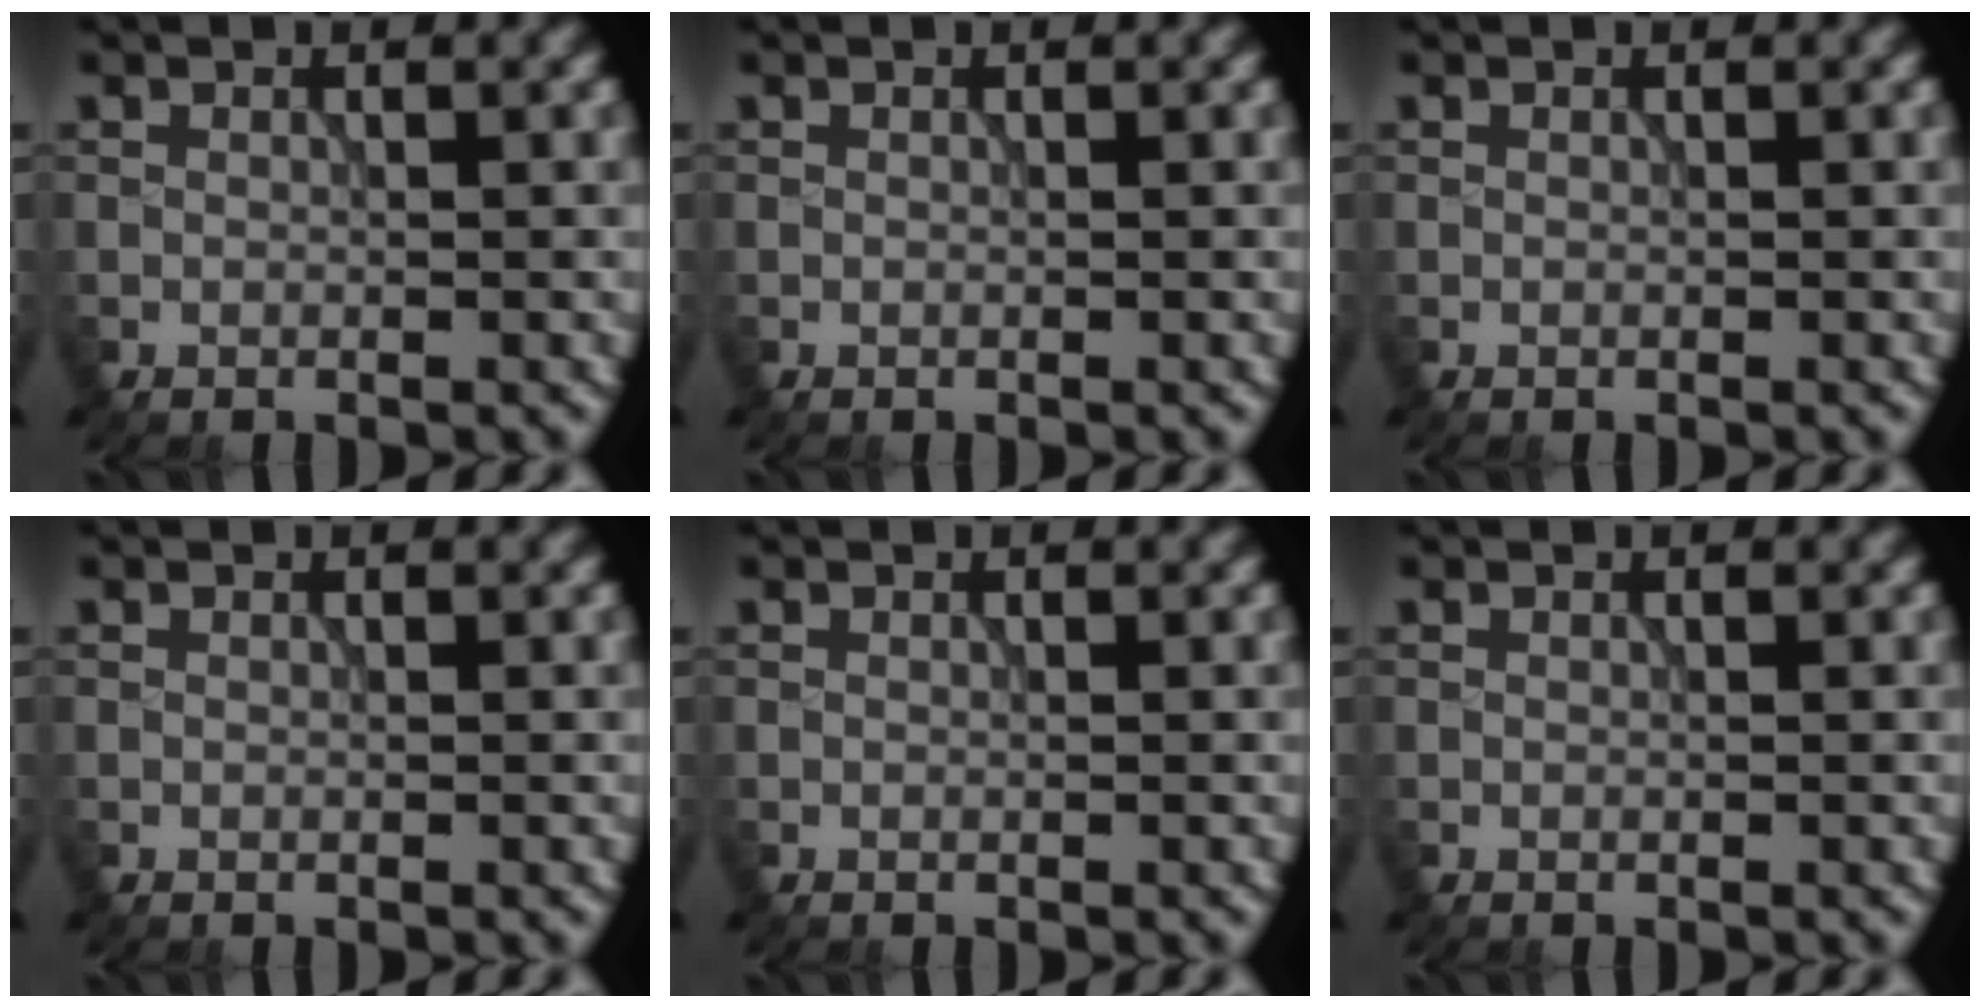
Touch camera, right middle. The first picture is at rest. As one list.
[{"total": 0.0}, {"total": 0.0}, {"total": 0.0}, {"total": 0.0}, {"total": 0.0}]